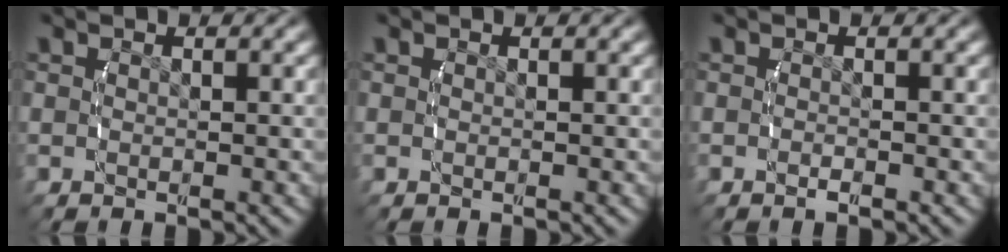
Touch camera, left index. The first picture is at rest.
{"total": 0.0}
{"total": 0.8, "force": [-0.8, 0.2, 0.1], "torque": [-0.005, 0.004, -0.019]}